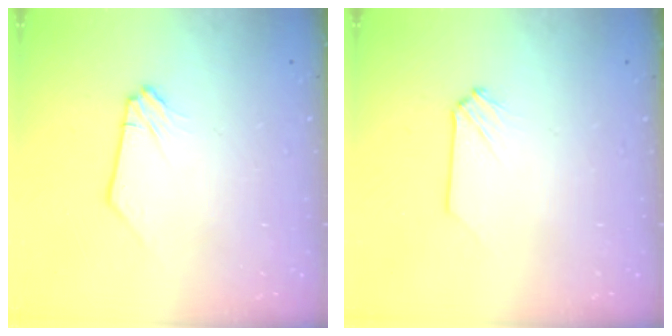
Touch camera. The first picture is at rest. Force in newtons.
{"total": 0.0}